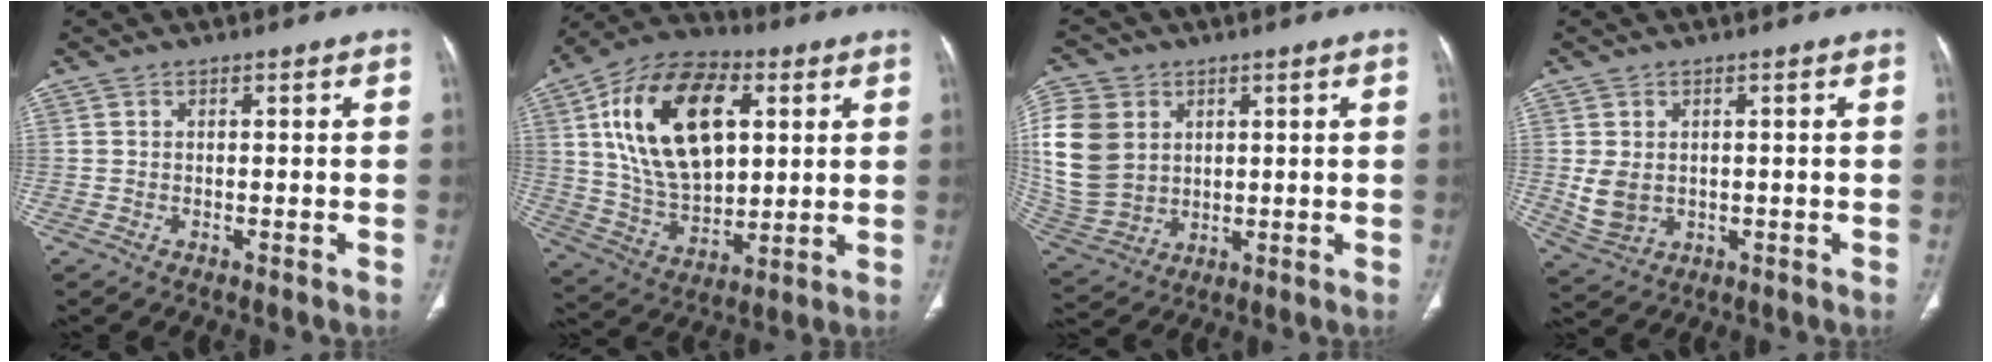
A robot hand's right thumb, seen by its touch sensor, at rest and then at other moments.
{"total": 23.6, "force": [6.5, 13.5, 18.2], "torque": [-0.297, -0.010, 0.115]}
{"total": 16.0, "force": [3.4, 12.7, 9.1], "torque": [-0.194, -0.004, 0.080]}
{"total": 5.4, "force": [0.3, 4.1, 3.4], "torque": [-0.060, -0.007, 0.021]}